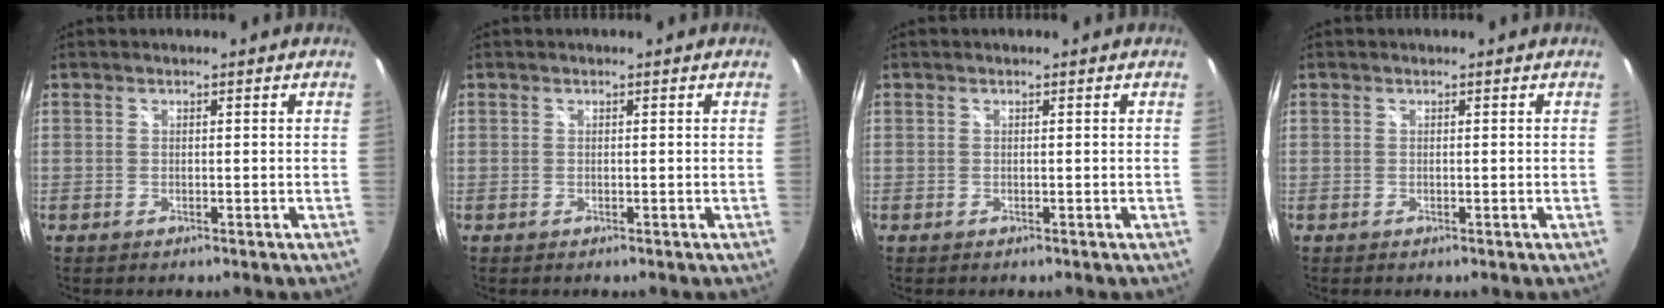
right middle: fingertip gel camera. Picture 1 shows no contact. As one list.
[{"total": 0.0}, {"total": 0.0}, {"total": 0.0}]